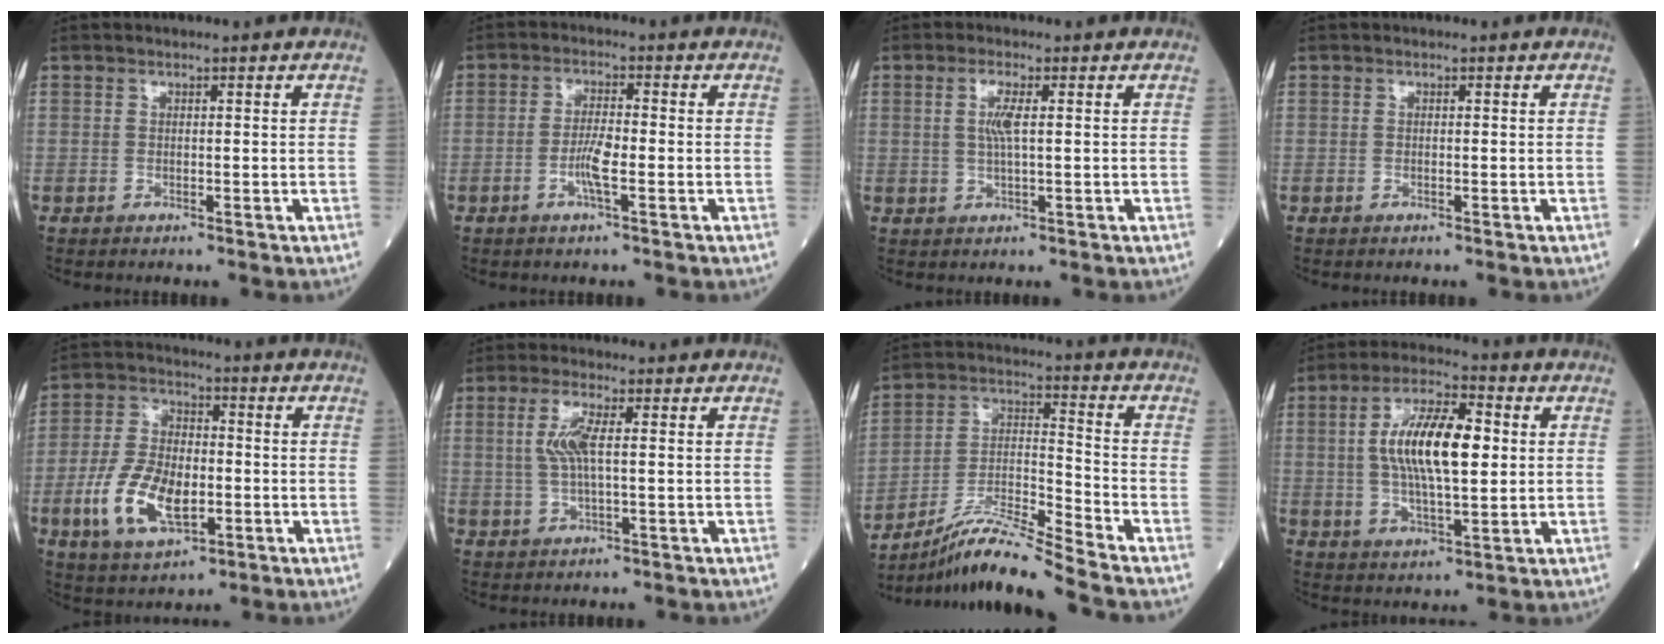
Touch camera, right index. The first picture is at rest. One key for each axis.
{"total": 4.0, "fx": -1.5, "fy": 0.3, "fz": 3.7, "tx": -0.072, "ty": -0.002, "tz": -0.031}
{"total": 3.3, "fx": 0.6, "fy": 0.4, "fz": 3.2, "tx": -0.068, "ty": 0.002, "tz": 0.012}
{"total": 0.0}
{"total": 11.9, "fx": -3.4, "fy": 5.8, "fz": 9.8, "tx": -0.208, "ty": 0.003, "tz": -0.060}
{"total": 4.7, "fx": 0.8, "fy": 0.9, "fz": 4.6, "tx": -0.103, "ty": 0.005, "tz": 0.016}
{"total": 12.0, "fx": -10.6, "fy": -2.1, "fz": 5.1, "tx": -0.100, "ty": -0.006, "tz": -0.194}
{"total": 12.8, "fx": 1.6, "fy": 4.1, "fz": 12.0, "tx": -0.228, "ty": 0.017, "tz": 0.027}